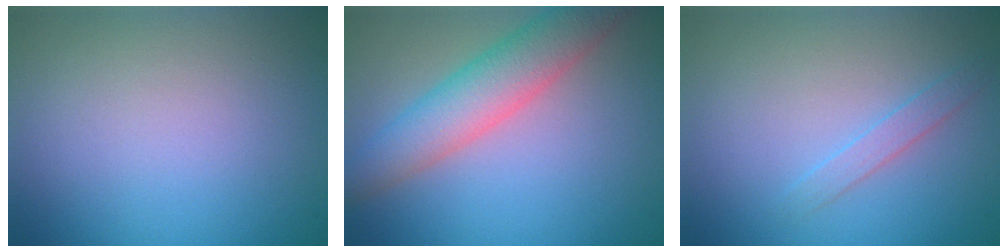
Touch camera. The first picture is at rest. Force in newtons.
{"total": 5.4, "press": 5.4, "slide": 0.4}
{"total": 1.2, "press": 1.2, "slide": 0.1}